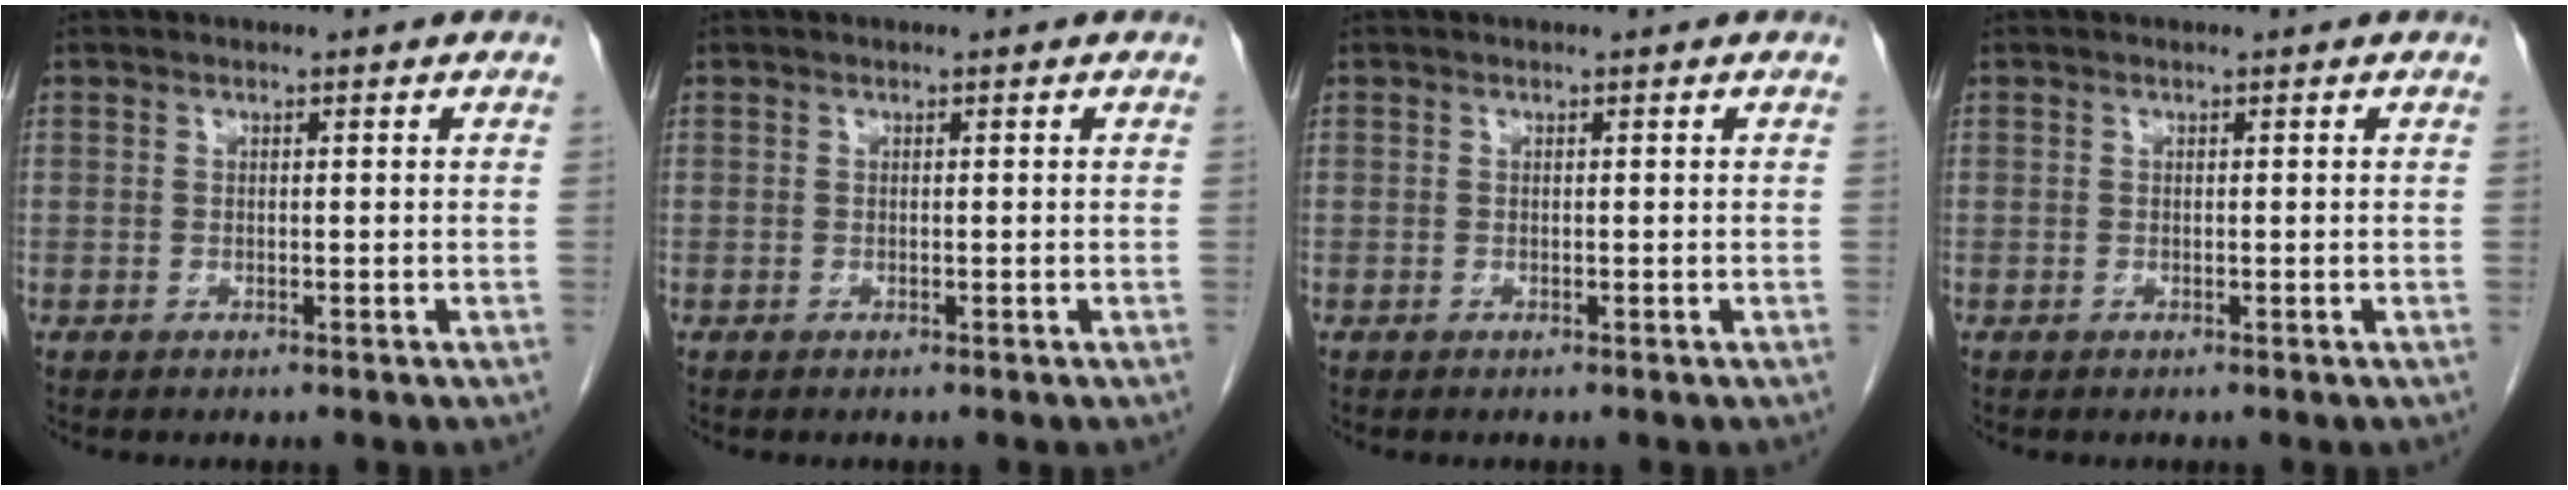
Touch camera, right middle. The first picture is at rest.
{"total": 0.0}
{"total": 0.0}
{"total": 0.0}